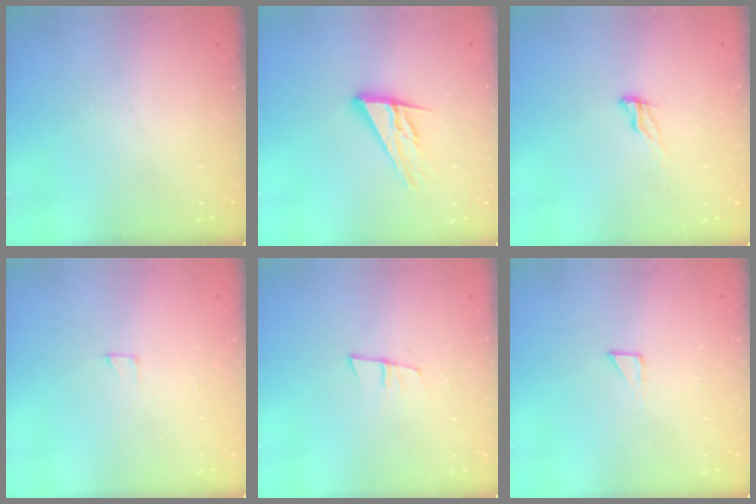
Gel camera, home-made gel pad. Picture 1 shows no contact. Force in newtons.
{"total": 12.0, "press": 11.9, "slide": 0.7}
{"total": 5.9, "press": 5.9, "slide": 0.5}
{"total": 1.7, "press": 1.7, "slide": 0.1}
{"total": 6.7, "press": 5.9, "slide": 3.0}
{"total": 3.0, "press": 3.0, "slide": 0.3}